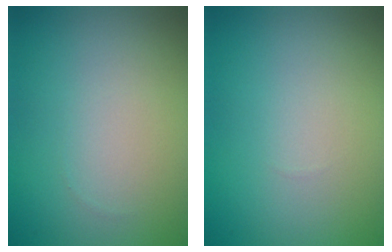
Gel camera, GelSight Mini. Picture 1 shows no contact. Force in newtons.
{"total": 0.0}